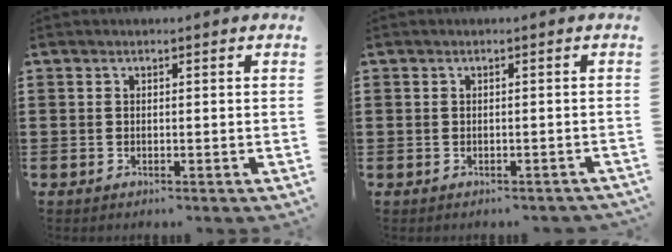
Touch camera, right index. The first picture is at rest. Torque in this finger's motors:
{"motor_torque": [-0.99, 1.00, -1.05, -0.21]}